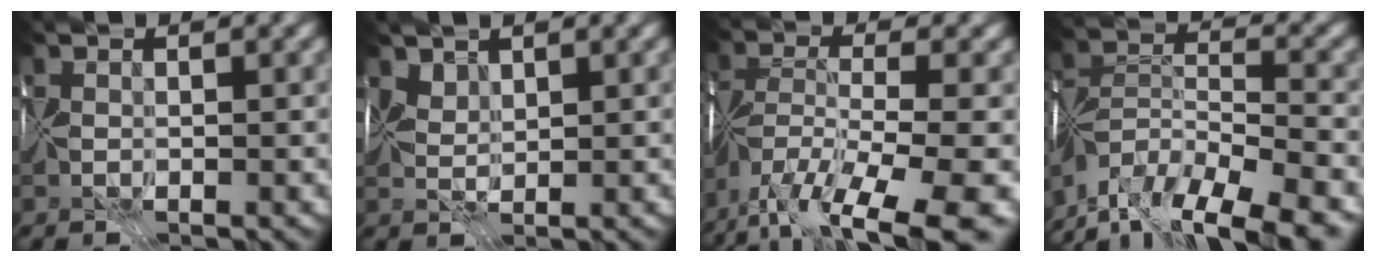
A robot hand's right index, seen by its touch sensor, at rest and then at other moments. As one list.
[{"total": 2.0, "force": [1.7, 0.9, 0.5], "torque": [-0.018, 0.003, 0.035]}, {"total": 14.3, "force": [-9.9, 4.4, 9.3], "torque": [-0.194, -0.025, -0.156]}, {"total": 15.2, "force": [-12.4, 5.3, 7.0], "torque": [-0.116, 0.001, -0.179]}]